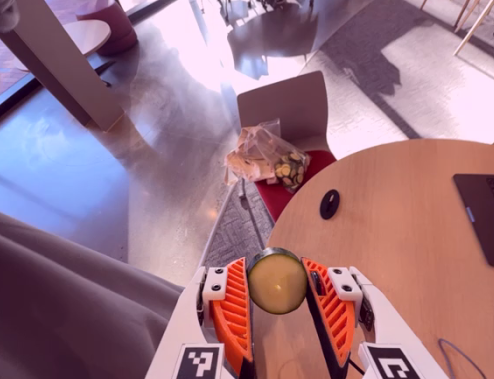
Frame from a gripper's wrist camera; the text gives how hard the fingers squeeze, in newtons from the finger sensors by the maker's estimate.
{"total": 8.7, "left": 8.3, "right": 9.1}